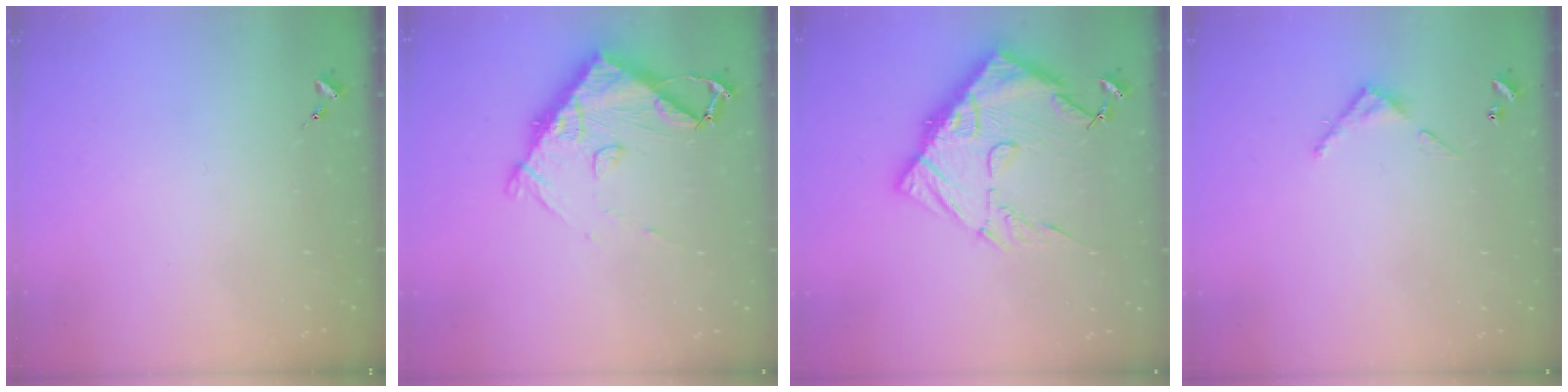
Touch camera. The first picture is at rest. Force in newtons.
{"total": 10.9, "press": 10.8, "slide": 1.4}
{"total": 18.0, "press": 17.9, "slide": 1.9}
{"total": 3.9, "press": 3.9, "slide": 0.3}